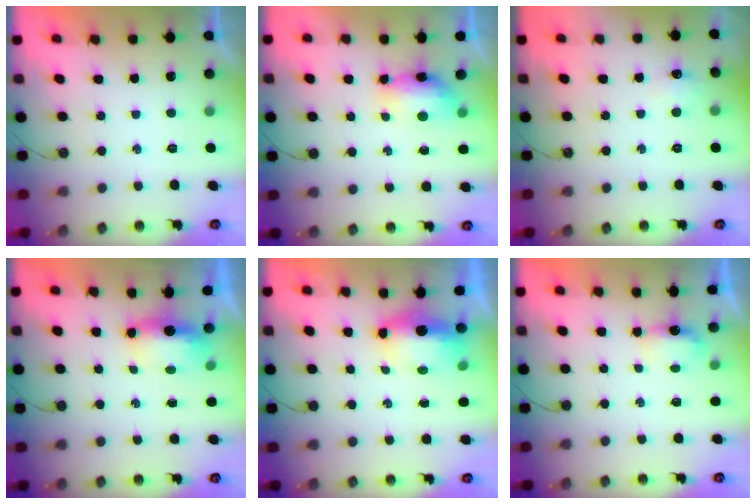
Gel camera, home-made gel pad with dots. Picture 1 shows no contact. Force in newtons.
{"total": 8.4, "press": 8.0, "slide": 2.8}
{"total": 5.6, "press": 5.5, "slide": 0.7}
{"total": 6.1, "press": 6.0, "slide": 1.2}
{"total": 6.8, "press": 6.7, "slide": 1.0}
{"total": 6.0, "press": 3.6, "slide": 4.9}